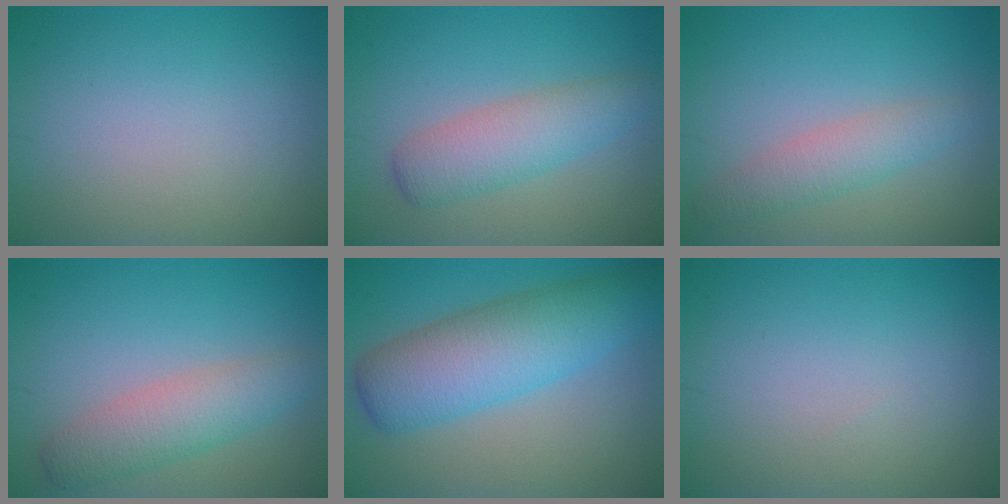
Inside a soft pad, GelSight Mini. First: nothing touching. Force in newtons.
{"total": 4.3, "press": 4.3, "slide": 0.0}
{"total": 2.8, "press": 2.8, "slide": 0.1}
{"total": 4.1, "press": 4.1, "slide": 0.1}
{"total": 8.0, "press": 8.0, "slide": 0.2}
{"total": 0.0}